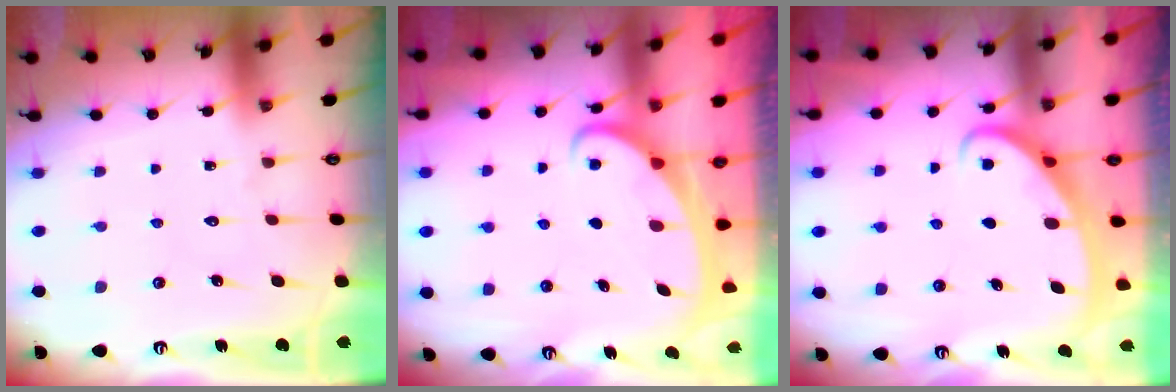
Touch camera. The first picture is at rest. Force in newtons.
{"total": 2.2, "press": 2.2, "slide": 0.3}
{"total": 2.6, "press": 2.6, "slide": 0.3}